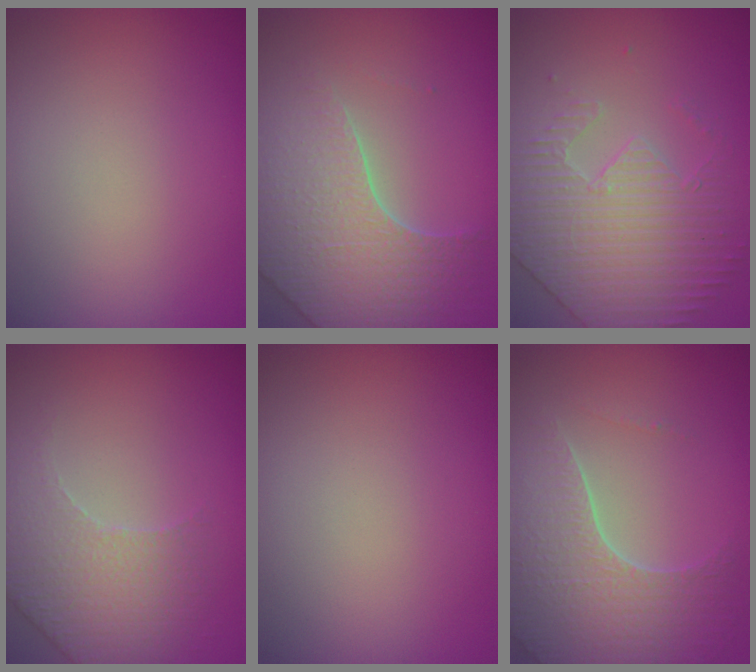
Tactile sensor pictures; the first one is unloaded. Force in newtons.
{"total": 4.9, "press": 4.5, "slide": 2.0}
{"total": 4.2, "press": 3.8, "slide": 1.8}
{"total": 2.6, "press": 2.4, "slide": 1.0}
{"total": 0.0}
{"total": 5.8, "press": 4.7, "slide": 3.3}